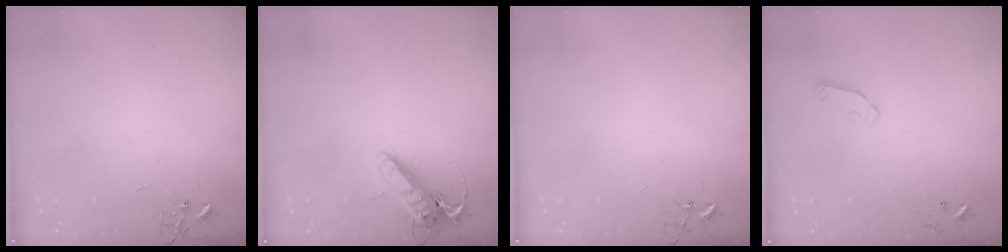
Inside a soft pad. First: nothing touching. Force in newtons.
{"total": 13.8, "press": 13.6, "slide": 2.3}
{"total": 4.0, "press": 4.0, "slide": 0.3}
{"total": 5.6, "press": 5.6, "slide": 0.3}